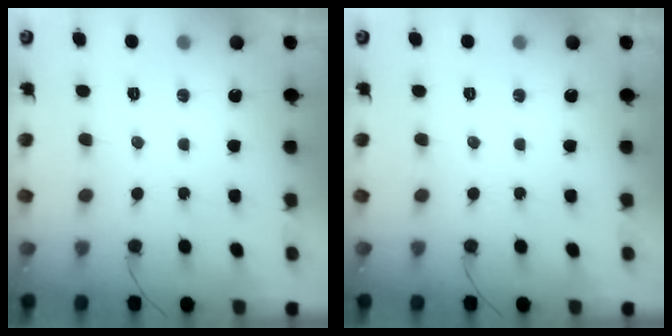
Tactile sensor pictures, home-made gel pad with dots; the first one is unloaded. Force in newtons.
{"total": 0.0}